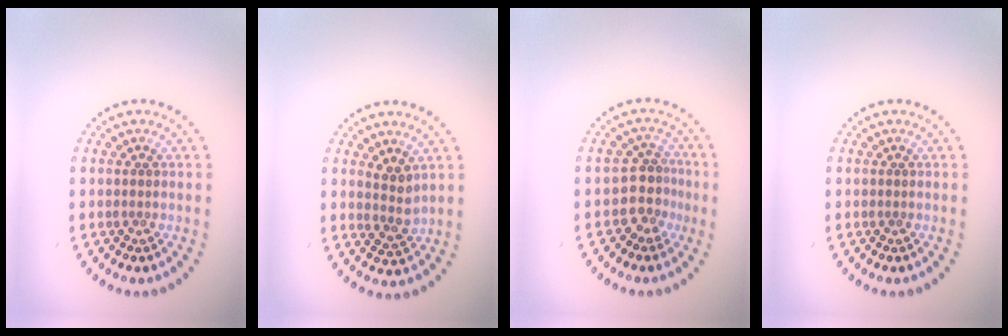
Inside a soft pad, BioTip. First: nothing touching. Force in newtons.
{"total": 2.1, "press": 1.7, "slide": 1.1}
{"total": 2.8, "press": 2.1, "slide": 1.8}
{"total": 0.0}